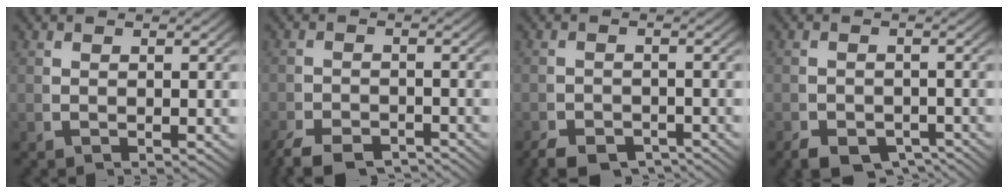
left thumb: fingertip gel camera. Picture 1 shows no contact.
{"total": 4.1, "force": [-3.7, 1.2, 1.1], "torque": [-0.019, -0.018, -0.061]}
{"total": 3.9, "force": [-3.4, 1.6, 1.1], "torque": [-0.007, -0.020, -0.054]}
{"total": 5.2, "force": [-3.9, 2.8, 2.0], "torque": [-0.028, -0.031, -0.055]}